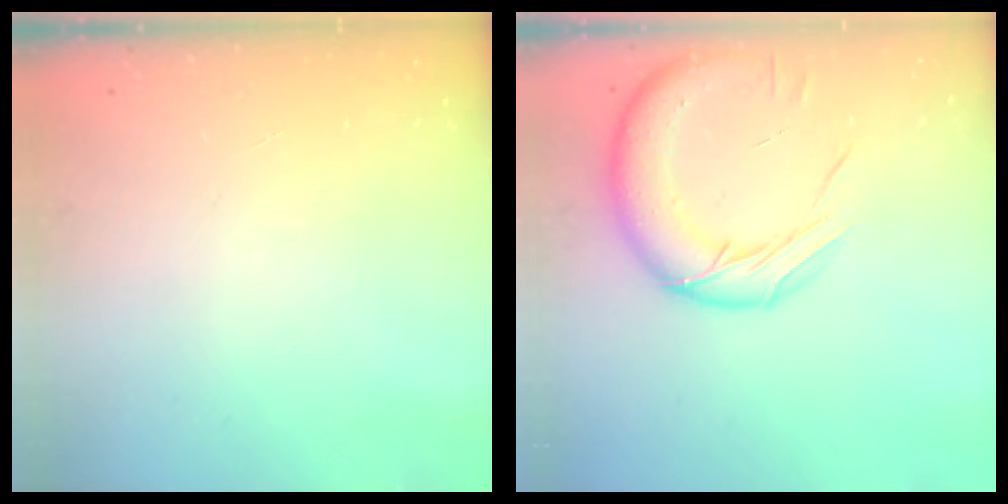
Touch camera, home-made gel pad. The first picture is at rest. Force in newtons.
{"total": 16.0, "press": 15.9, "slide": 1.9}